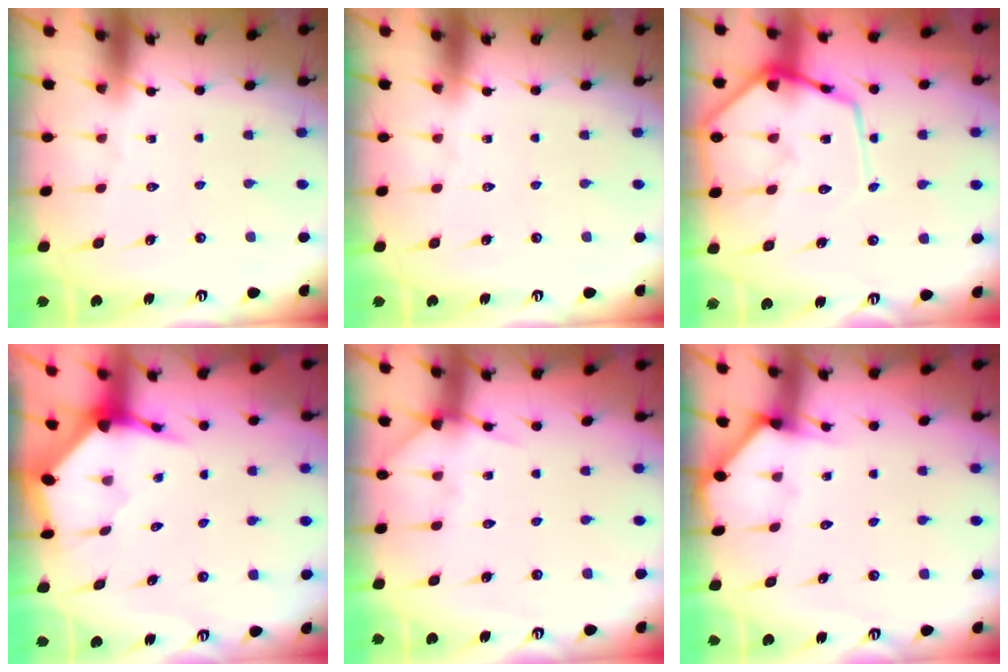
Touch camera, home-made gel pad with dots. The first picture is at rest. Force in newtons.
{"total": 0.0}
{"total": 13.7, "press": 13.7, "slide": 1.3}
{"total": 3.8, "press": 3.7, "slide": 0.4}
{"total": 5.7, "press": 5.7, "slide": 0.8}
{"total": 2.6, "press": 2.6, "slide": 0.2}